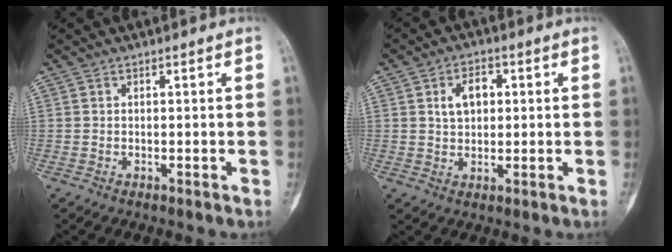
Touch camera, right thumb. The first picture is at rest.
{"total": 5.9, "force": [1.3, 4.0, 4.1], "torque": [-0.047, 0.006, 0.020]}